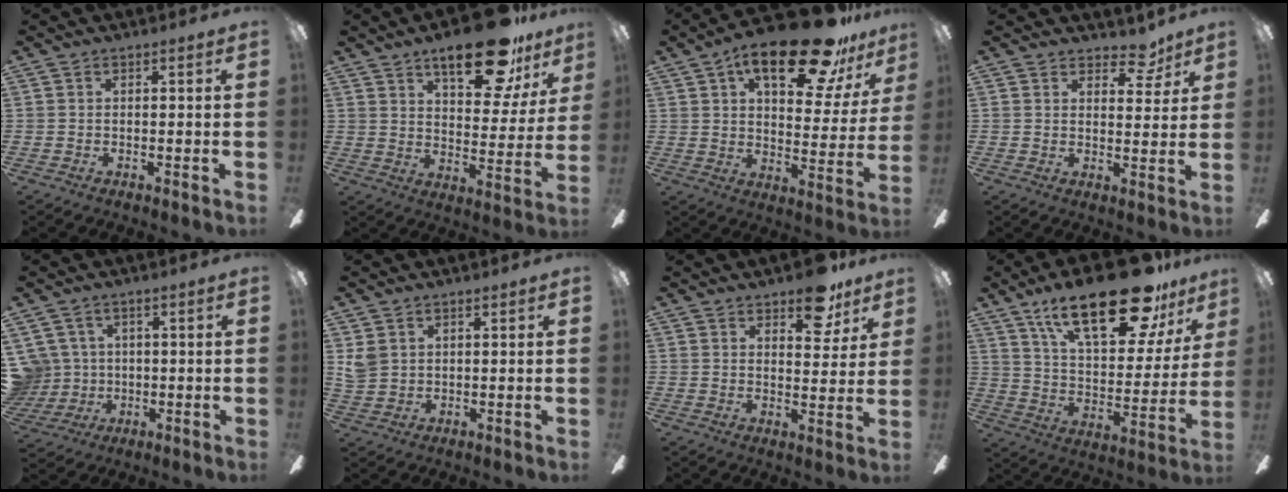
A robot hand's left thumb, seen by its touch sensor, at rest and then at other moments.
{"total": 19.2, "force": [13.0, 7.2, 12.2], "torque": [-0.171, -0.069, 0.209]}
{"total": 22.1, "force": [14.2, 8.0, 14.9], "torque": [-0.211, -0.082, 0.227]}
{"total": 6.7, "force": [5.2, 3.2, 2.7], "torque": [-0.019, -0.029, 0.087]}
{"total": 7.8, "force": [1.9, 7.5, 0.8], "torque": [-0.043, -0.004, 0.045]}
{"total": 4.3, "force": [2.2, 3.4, 1.4], "torque": [-0.026, 0.004, 0.044]}
{"total": 9.6, "force": [7.0, 4.5, 4.9], "torque": [-0.040, -0.037, 0.118]}
{"total": 27.7, "force": [18.0, 10.4, 18.3], "torque": [-0.282, -0.100, 0.298]}